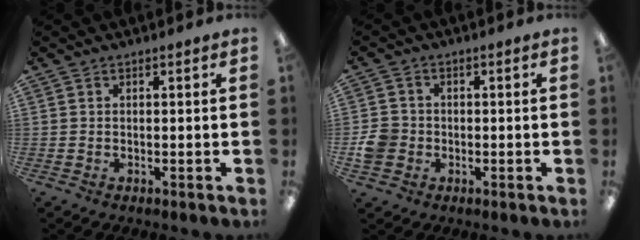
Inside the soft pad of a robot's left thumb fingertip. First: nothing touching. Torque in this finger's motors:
{"motor_torque": [-0.69, 0.67, 0.32, -0.20, 0.00]}